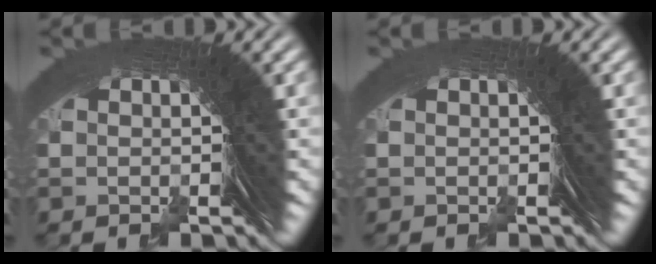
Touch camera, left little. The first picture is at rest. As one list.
[{"total": 0.0}]